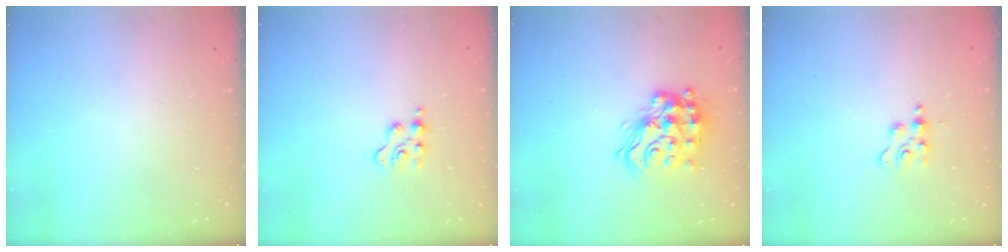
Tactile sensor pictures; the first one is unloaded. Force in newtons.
{"total": 2.9, "press": 2.9, "slide": 0.5}
{"total": 17.5, "press": 17.5, "slide": 1.2}
{"total": 2.3, "press": 2.3, "slide": 0.4}